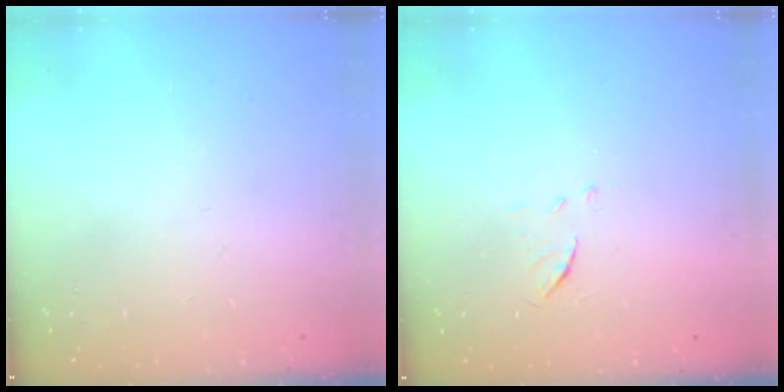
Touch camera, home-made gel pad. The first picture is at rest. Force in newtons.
{"total": 6.3, "press": 6.3, "slide": 0.6}